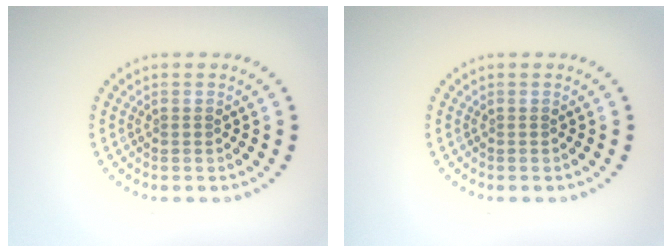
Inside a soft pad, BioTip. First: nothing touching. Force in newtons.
{"total": 0.0}